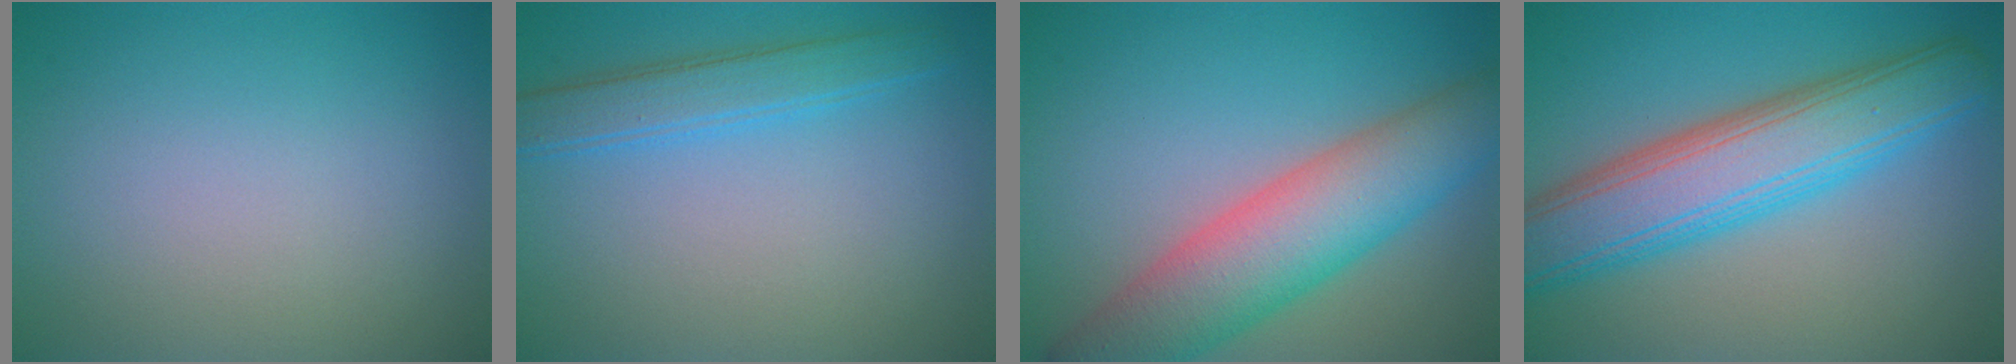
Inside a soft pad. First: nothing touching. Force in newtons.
{"total": 2.4, "press": 2.4, "slide": 0.2}
{"total": 8.7, "press": 8.7, "slide": 0.3}
{"total": 8.6, "press": 8.6, "slide": 0.1}